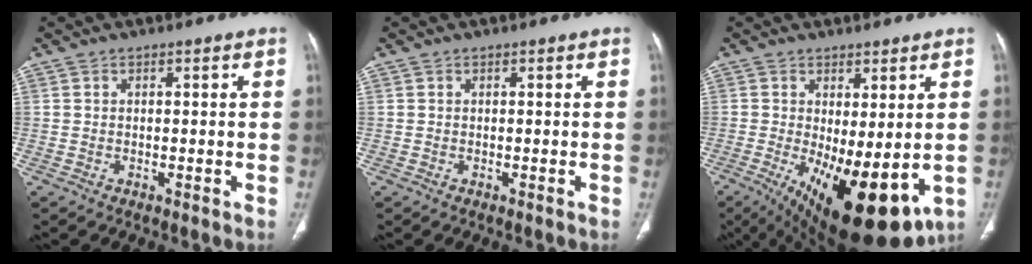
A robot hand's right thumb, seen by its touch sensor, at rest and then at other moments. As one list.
[{"total": 0.0}, {"total": 17.0, "force": [-4.0, 6.8, 15.0], "torque": [-0.219, -0.027, -0.035]}]